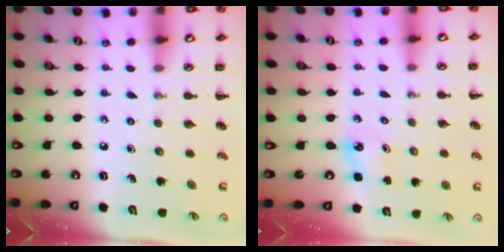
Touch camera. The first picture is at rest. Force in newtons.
{"total": 1.9, "press": 1.8, "slide": 0.3}